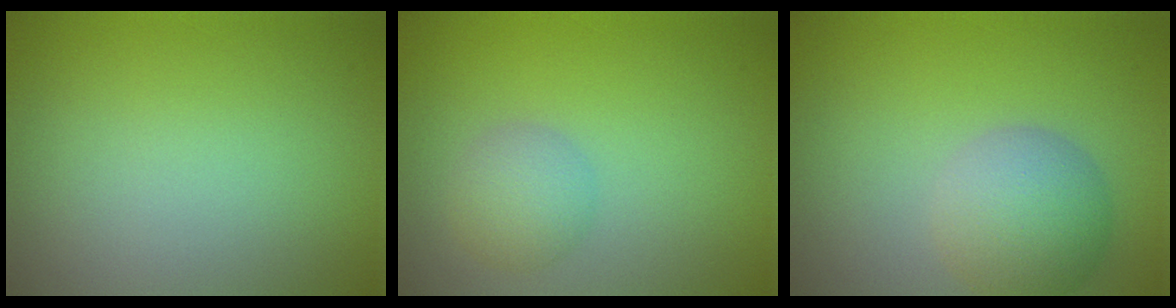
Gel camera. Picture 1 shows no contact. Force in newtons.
{"total": 2.5, "press": 2.5, "slide": 0.0}
{"total": 4.8, "press": 4.8, "slide": 0.2}